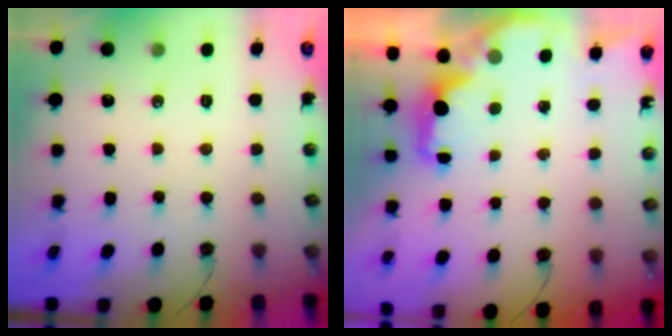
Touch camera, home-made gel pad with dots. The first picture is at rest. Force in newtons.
{"total": 2.5, "press": 2.4, "slide": 0.8}